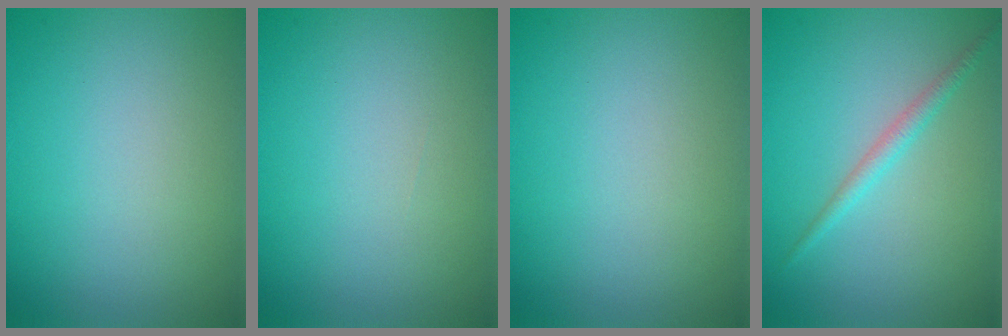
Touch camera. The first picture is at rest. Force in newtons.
{"total": 0.0}
{"total": 0.0}
{"total": 1.6, "press": 1.6, "slide": 0.1}